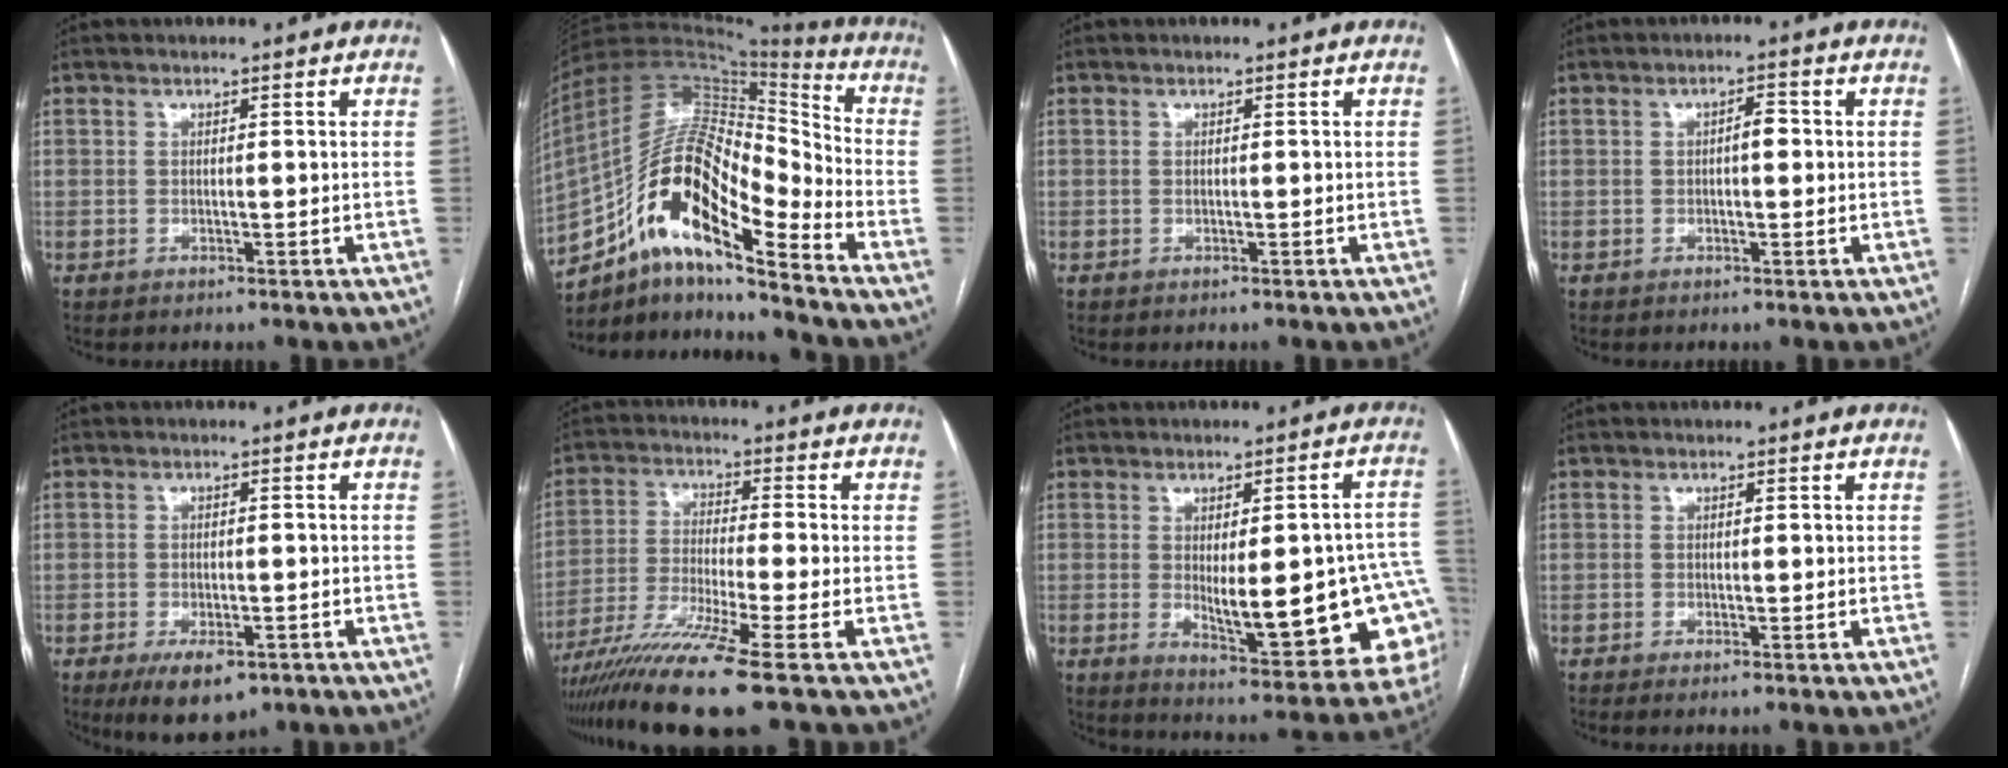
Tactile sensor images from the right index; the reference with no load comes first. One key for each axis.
{"total": 19.0, "fx": -10.3, "fy": 4.9, "fz": 15.2, "tx": -0.293, "ty": 0.027, "tz": -0.177}
{"total": 0.0}
{"total": 2.3, "fx": 0.0, "fy": 0.8, "fz": 2.1, "tx": -0.030, "ty": 0.007, "tz": -0.002}
{"total": 6.8, "fx": -4.2, "fy": 2.9, "fz": 4.5, "tx": -0.071, "ty": -0.007, "tz": -0.059}
{"total": 12.5, "fx": -8.9, "fy": -2.1, "fz": 8.6, "tx": -0.163, "ty": -0.032, "tz": -0.157}
{"total": 18.8, "fx": -3.0, "fy": 5.3, "fz": 17.7, "tx": -0.146, "ty": 0.014, "tz": -0.013}
{"total": 0.8, "fx": -0.5, "fy": -0.1, "fz": 0.6, "tx": -0.013, "ty": -0.001, "tz": -0.010}